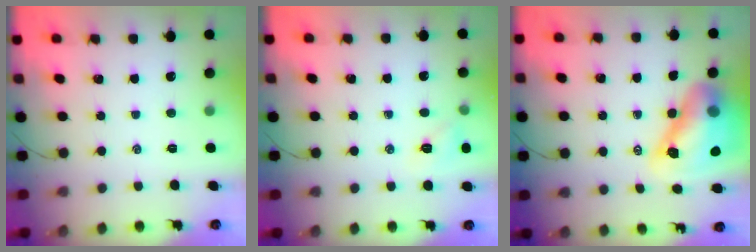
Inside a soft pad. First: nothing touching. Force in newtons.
{"total": 6.9, "press": 6.7, "slide": 1.4}
{"total": 15.3, "press": 14.6, "slide": 4.3}